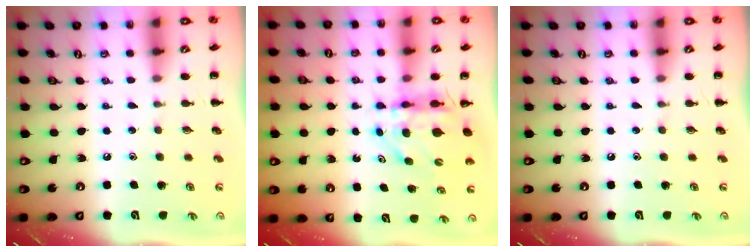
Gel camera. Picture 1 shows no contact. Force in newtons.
{"total": 7.2, "press": 6.6, "slide": 2.9}
{"total": 0.0}